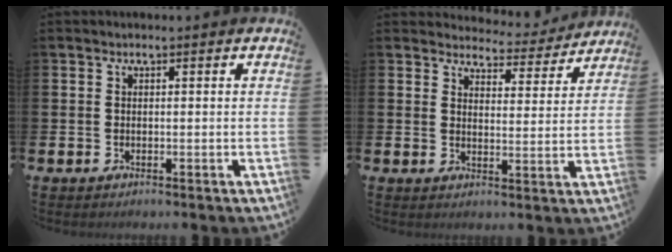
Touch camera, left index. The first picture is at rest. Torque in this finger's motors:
{"motor_torque": [0.79, -0.78, 0.25, 0.00]}